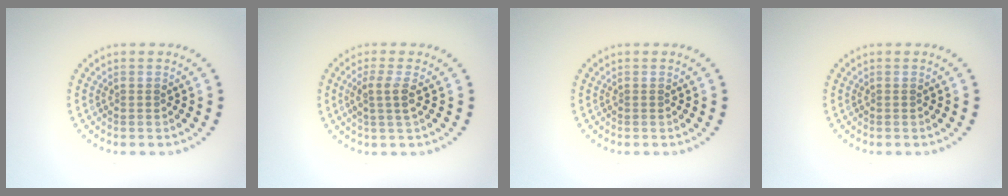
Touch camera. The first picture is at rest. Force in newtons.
{"total": 2.0, "press": 1.6, "slide": 1.2}
{"total": 0.0}
{"total": 0.0}